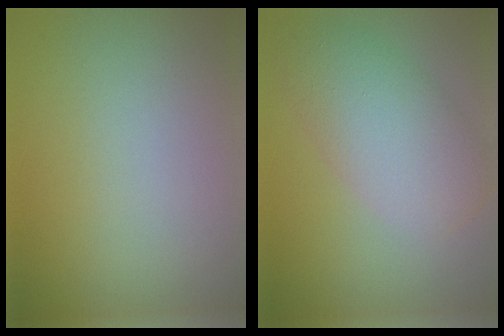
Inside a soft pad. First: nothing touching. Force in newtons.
{"total": 5.8, "press": 5.7, "slide": 0.3}